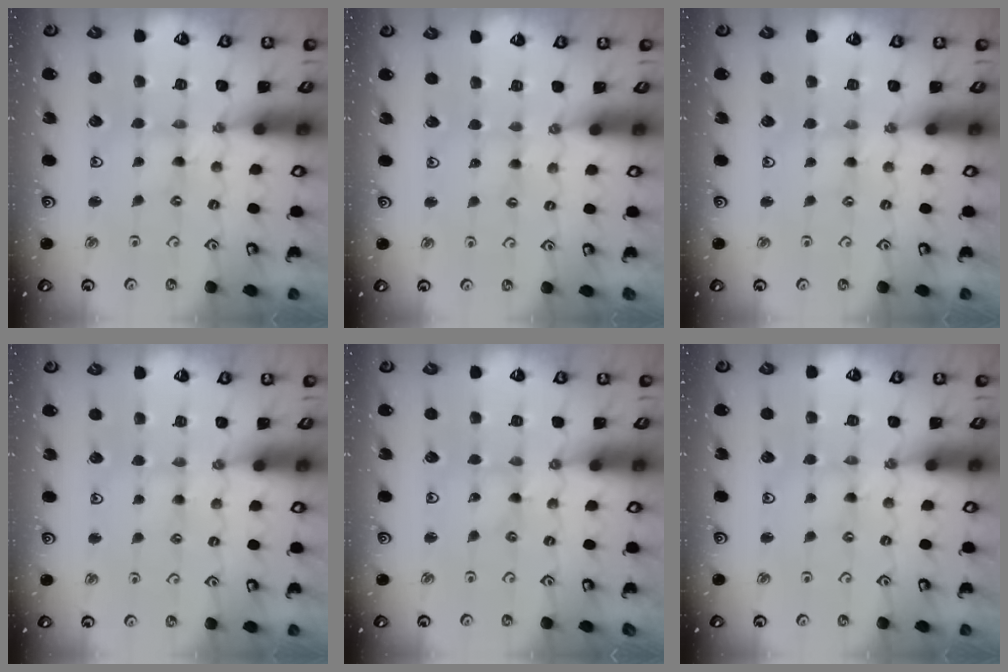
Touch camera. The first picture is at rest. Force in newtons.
{"total": 1.4, "press": 1.4, "slide": 0.2}
{"total": 1.2, "press": 1.1, "slide": 0.3}
{"total": 2.3, "press": 2.3, "slide": 0.4}
{"total": 0.0}
{"total": 0.0}